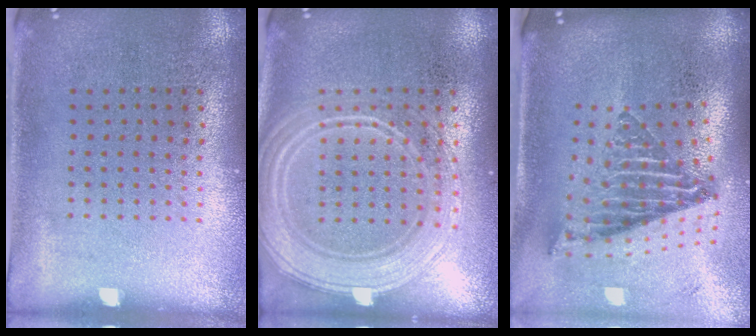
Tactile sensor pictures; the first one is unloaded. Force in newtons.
{"total": 2.5, "press": 2.5, "slide": 0.4}
{"total": 2.6, "press": 1.6, "slide": 2.0}